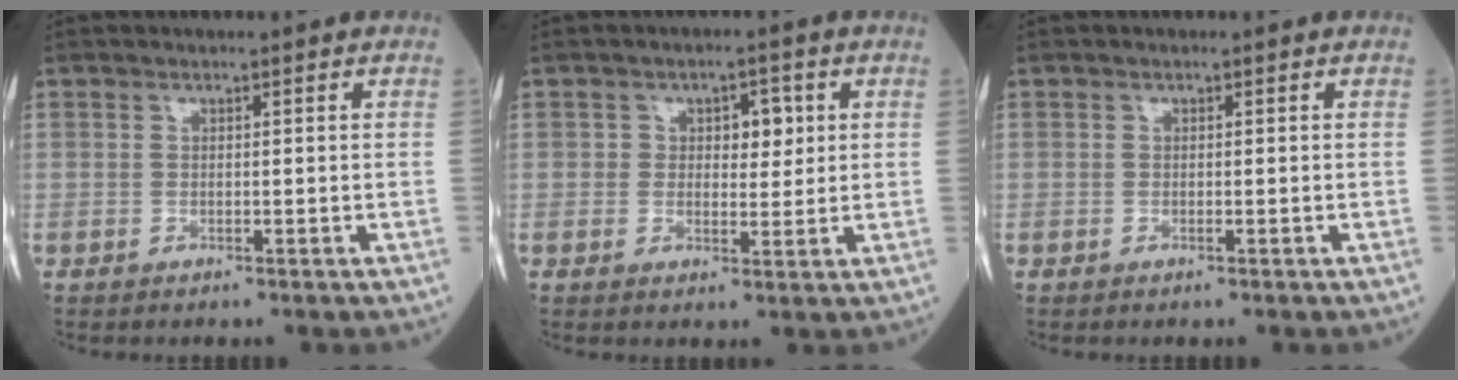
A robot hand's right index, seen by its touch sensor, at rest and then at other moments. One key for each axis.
{"total": 4.0, "fx": 1.0, "fy": 2.5, "fz": 3.0, "tx": -0.034, "ty": 0.006, "tz": 0.014}
{"total": 0.0}